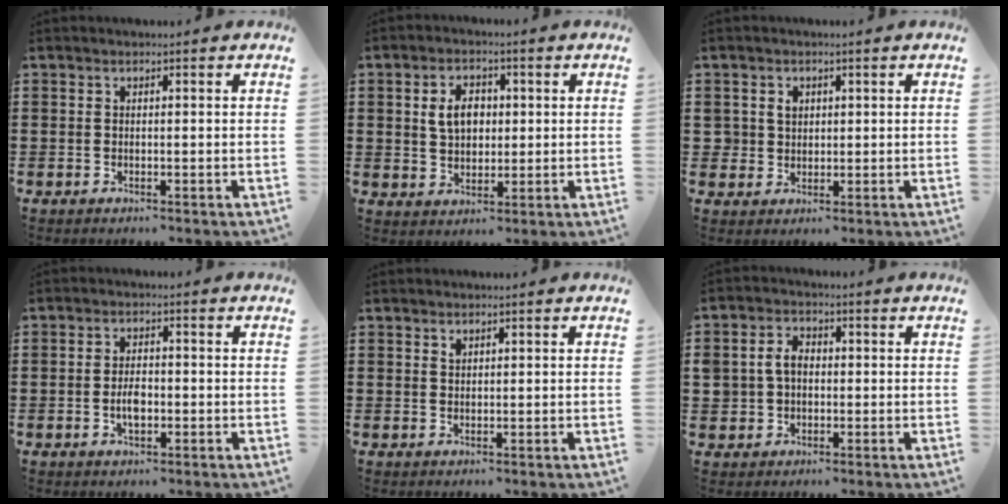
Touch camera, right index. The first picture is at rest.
{"total": 5.2, "force": [0.9, 3.6, 3.6], "torque": [-0.073, 0.012, 0.010]}
{"total": 2.5, "force": [0.6, 2.4, 0.7], "torque": [-0.024, 0.011, 0.008]}
{"total": 3.3, "force": [-0.7, 1.6, 2.8], "torque": [-0.053, 0.004, -0.012]}
{"total": 0.7, "force": [0.6, 0.4, 0.1], "torque": [-0.004, 0.001, 0.011]}
{"total": 3.8, "force": [0.0, 3.2, 2.0], "torque": [-0.057, 0.009, -0.006]}